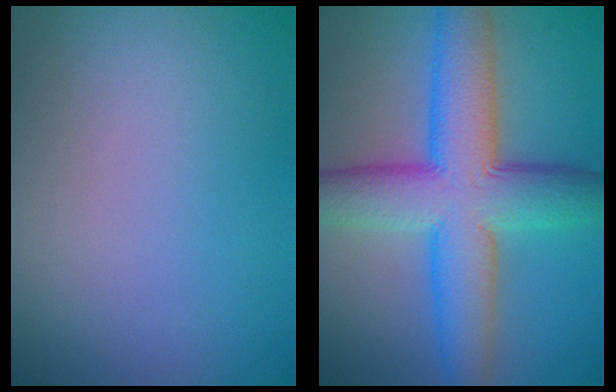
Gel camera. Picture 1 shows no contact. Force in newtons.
{"total": 10.2, "press": 10.2, "slide": 0.3}